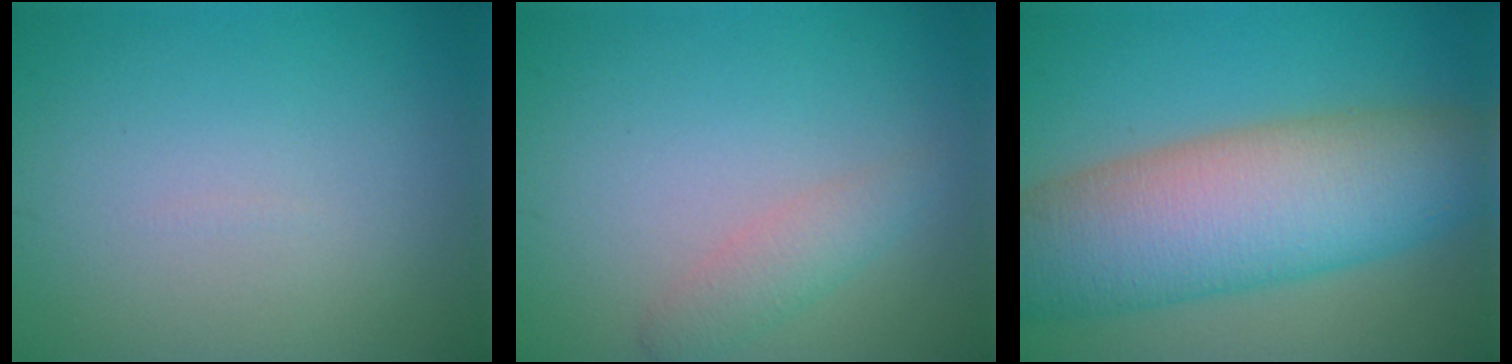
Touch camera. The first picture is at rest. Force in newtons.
{"total": 1.9, "press": 1.9, "slide": 0.0}
{"total": 11.0, "press": 11.0, "slide": 0.4}